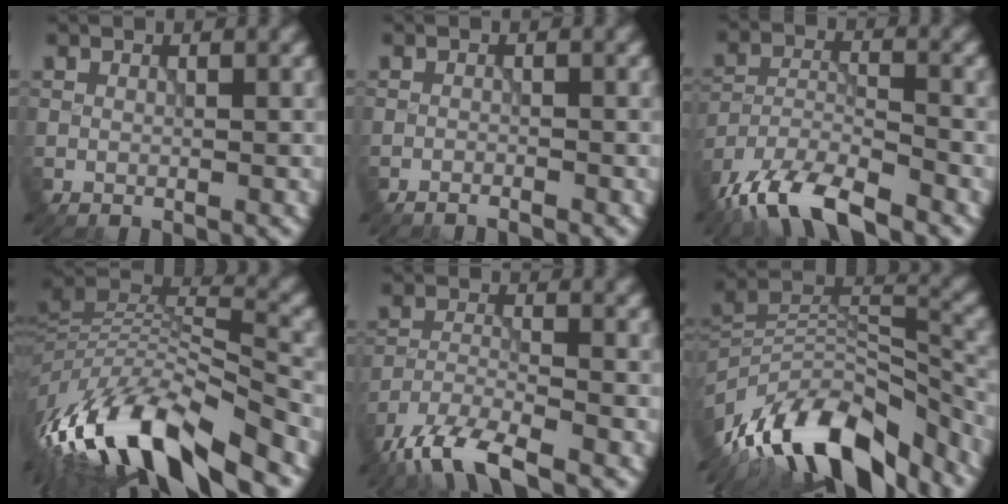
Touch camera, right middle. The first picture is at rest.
{"total": 1.0, "force": [-0.9, 0.0, 0.2], "torque": [-0.001, 0.000, -0.020]}
{"total": 9.5, "force": [-7.5, 2.8, 5.1], "torque": [-0.095, -0.008, -0.143]}
{"total": 14.8, "force": [-8.6, 4.6, 11.2], "torque": [-0.222, 0.010, -0.156]}
{"total": 7.2, "force": [-5.6, 1.9, 4.2], "torque": [-0.080, -0.012, -0.112]}
{"total": 14.5, "force": [-10.2, 5.7, 8.6], "torque": [-0.172, 0.026, -0.181]}